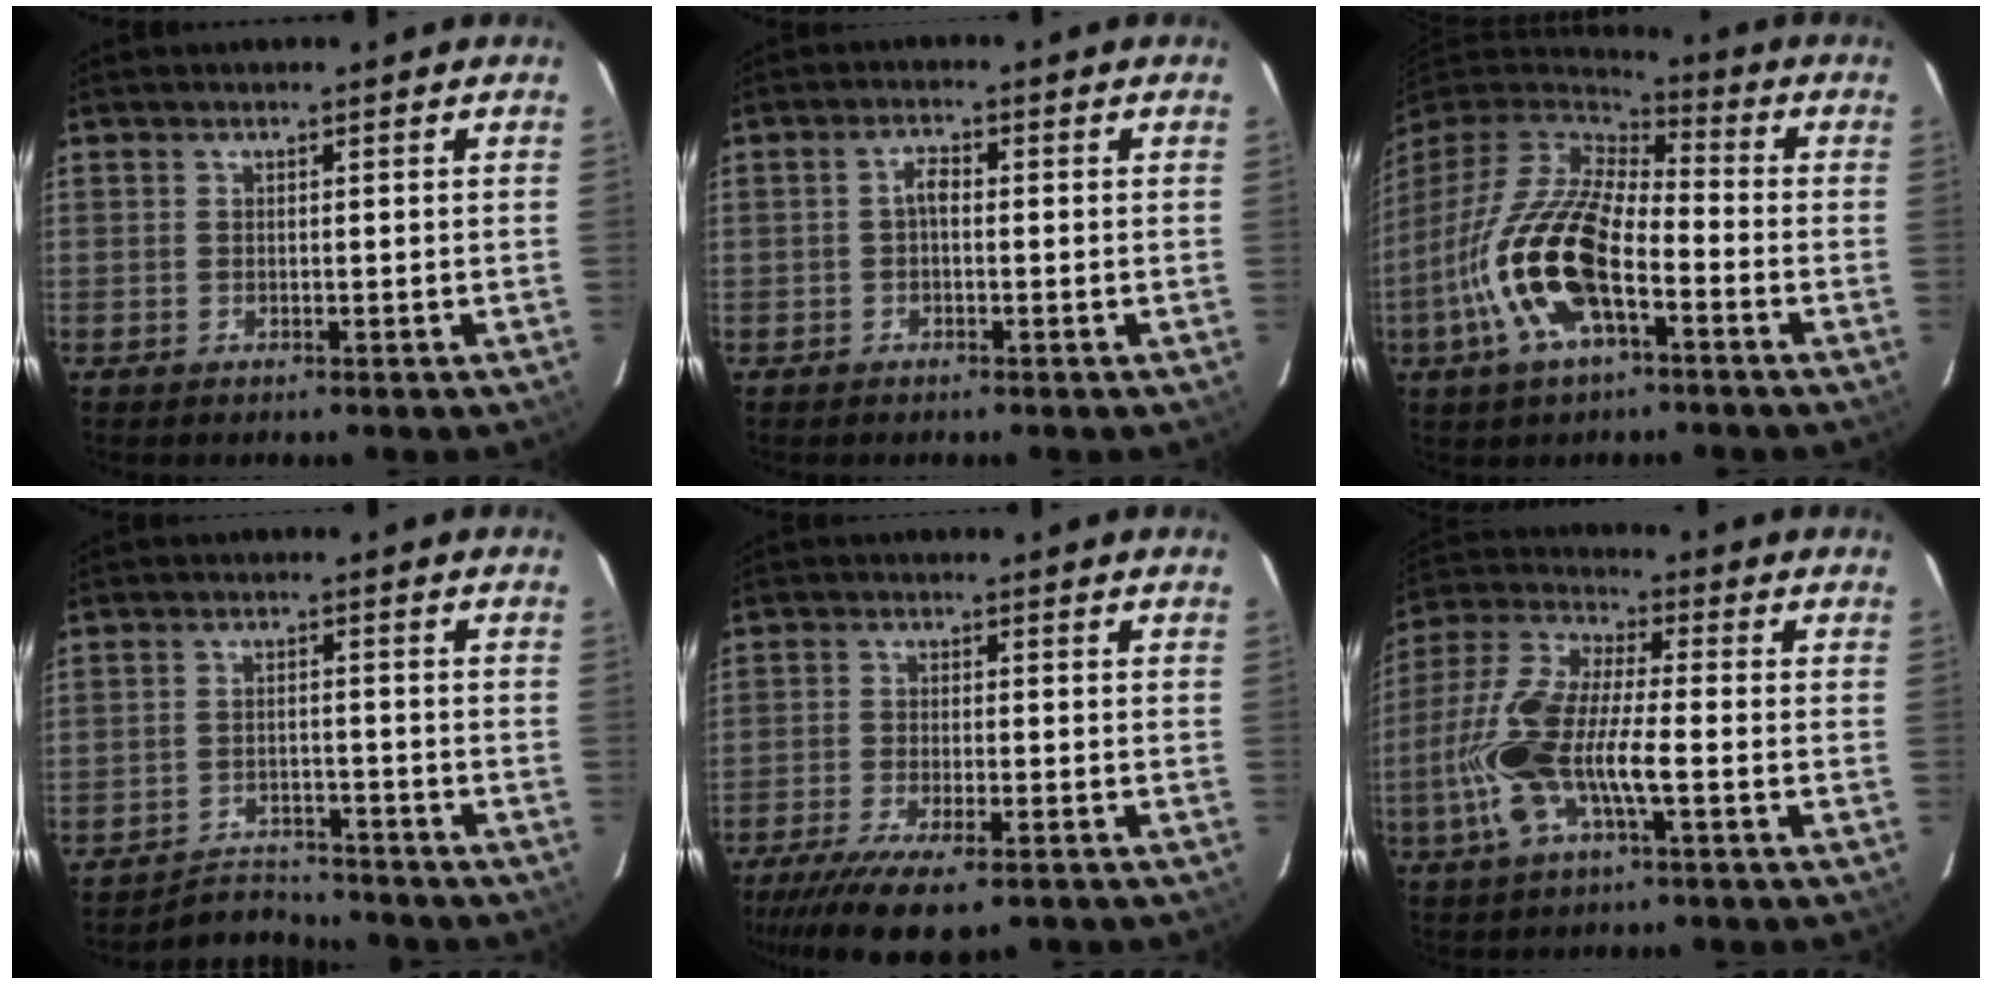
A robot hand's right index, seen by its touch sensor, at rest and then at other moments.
{"total": 1.9, "force": [-0.3, 0.9, 1.6], "torque": [-0.033, 0.009, -0.008]}
{"total": 18.5, "force": [-6.5, 7.8, 15.5], "torque": [-0.322, -0.018, -0.131]}
{"total": 6.0, "force": [-5.8, 1.4, -0.4], "torque": [-0.015, 0.011, -0.094]}
{"total": 12.8, "force": [-9.4, 3.3, 8.1], "torque": [-0.180, -0.046, -0.158]}
{"total": 15.1, "force": [-4.0, 4.5, 13.8], "torque": [-0.297, 0.000, -0.083]}